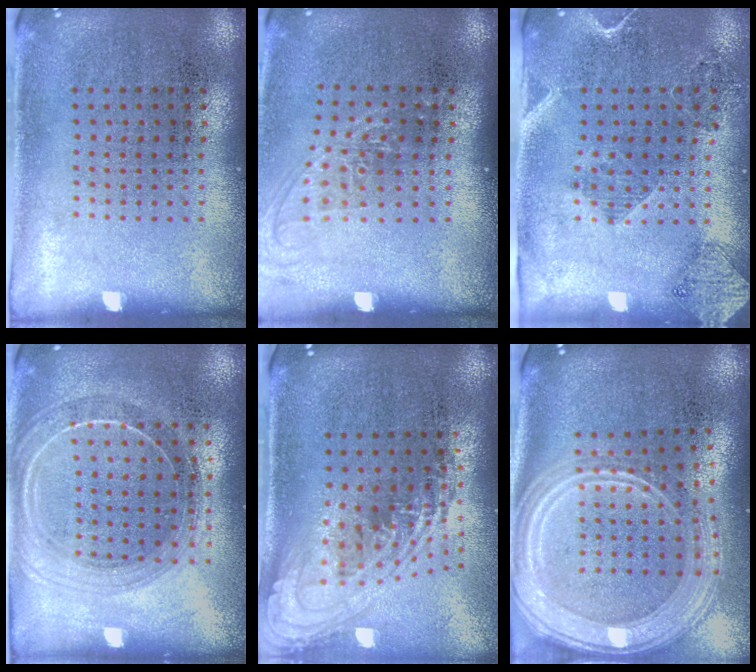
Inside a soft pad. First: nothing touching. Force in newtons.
{"total": 1.3, "press": 1.0, "slide": 0.8}
{"total": 1.9, "press": 1.7, "slide": 0.9}
{"total": 1.9, "press": 1.7, "slide": 0.8}
{"total": 2.3, "press": 1.7, "slide": 1.6}
{"total": 3.2, "press": 2.6, "slide": 1.9}